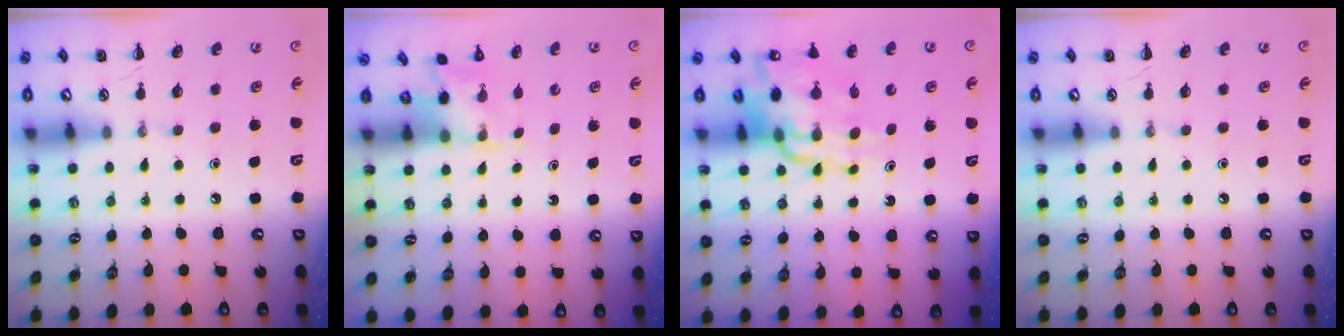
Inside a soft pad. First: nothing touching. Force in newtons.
{"total": 1.9, "press": 1.8, "slide": 0.6}
{"total": 15.9, "press": 15.3, "slide": 4.4}
{"total": 0.0}